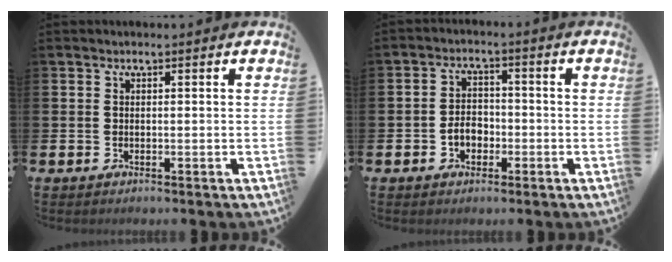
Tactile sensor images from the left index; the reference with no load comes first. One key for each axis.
{"total": 3.3, "fx": -1.2, "fy": 2.5, "fz": 1.8, "tx": -0.028, "ty": 0.002, "tz": -0.029}